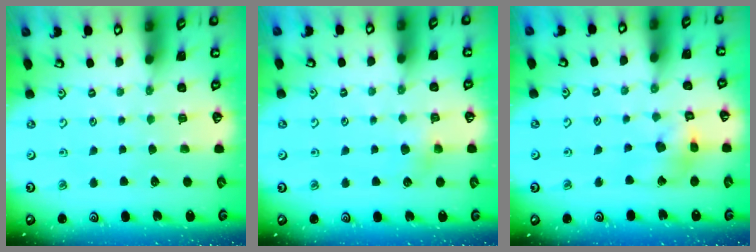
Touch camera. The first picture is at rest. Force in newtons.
{"total": 4.7, "press": 4.7, "slide": 0.7}
{"total": 11.9, "press": 11.7, "slide": 1.7}